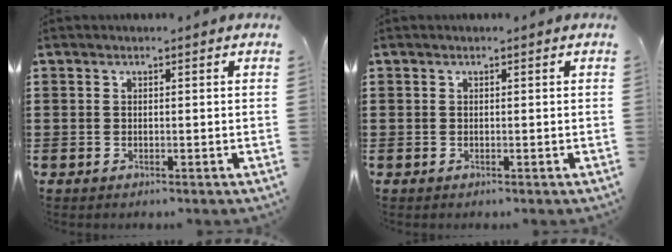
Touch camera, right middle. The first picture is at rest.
{"total": 0.0}